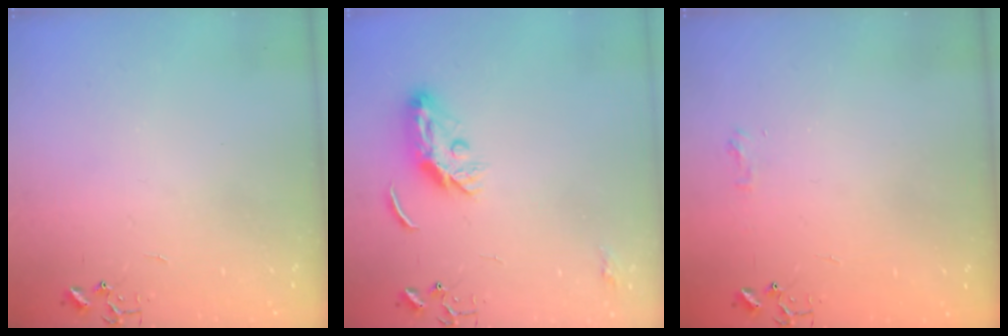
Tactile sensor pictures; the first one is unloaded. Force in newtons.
{"total": 7.7, "press": 7.7, "slide": 0.2}
{"total": 6.0, "press": 6.0, "slide": 0.6}